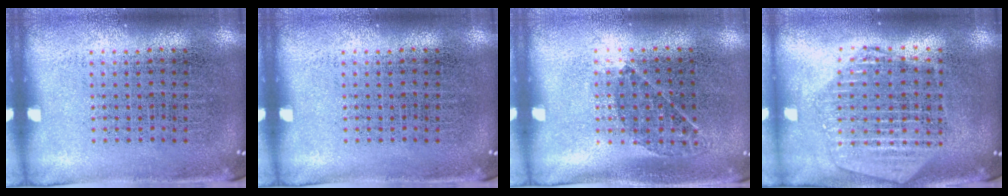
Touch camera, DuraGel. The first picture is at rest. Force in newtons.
{"total": 0.0}
{"total": 0.8, "press": 0.7, "slide": 0.4}
{"total": 2.2, "press": 2.0, "slide": 1.0}